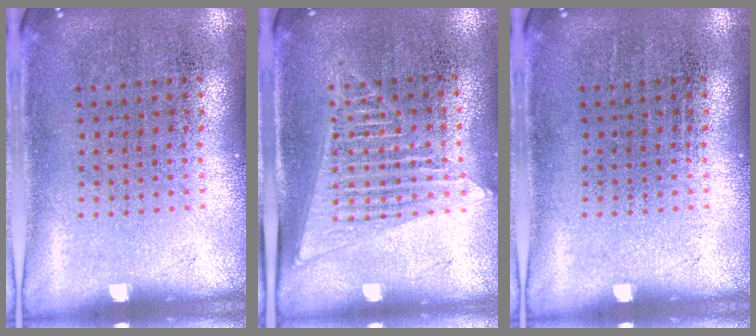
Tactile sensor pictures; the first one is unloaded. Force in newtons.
{"total": 1.6, "press": 1.5, "slide": 0.6}
{"total": 0.0}